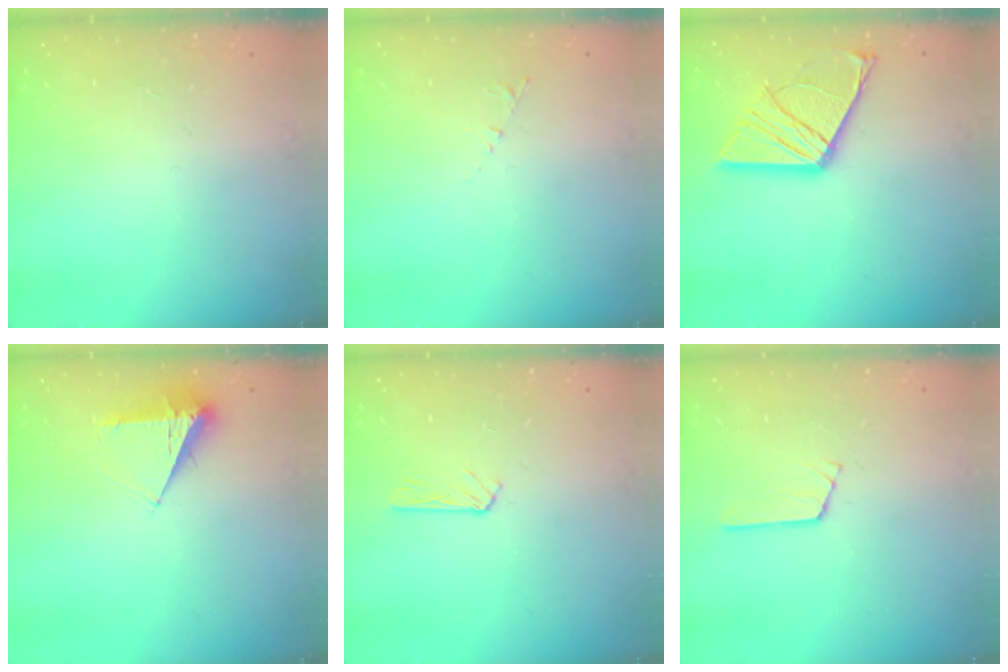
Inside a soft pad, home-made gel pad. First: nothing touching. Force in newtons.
{"total": 3.1, "press": 3.1, "slide": 0.3}
{"total": 14.5, "press": 14.5, "slide": 1.1}
{"total": 7.0, "press": 7.0, "slide": 0.4}
{"total": 3.8, "press": 3.7, "slide": 0.5}
{"total": 3.2, "press": 3.2, "slide": 0.2}